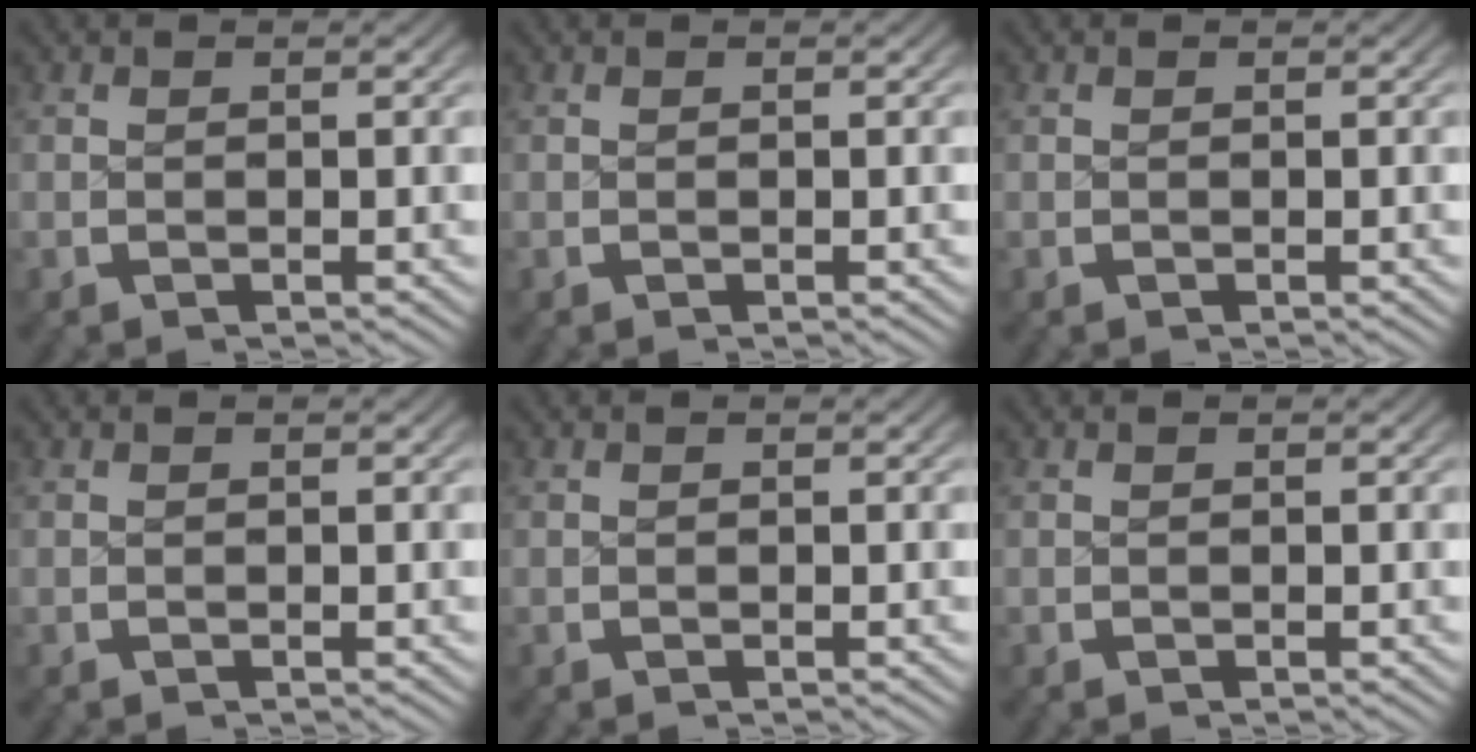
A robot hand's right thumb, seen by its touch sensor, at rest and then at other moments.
{"total": 0.0}
{"total": 0.0}
{"total": 0.0}
{"total": 0.0}
{"total": 0.0}